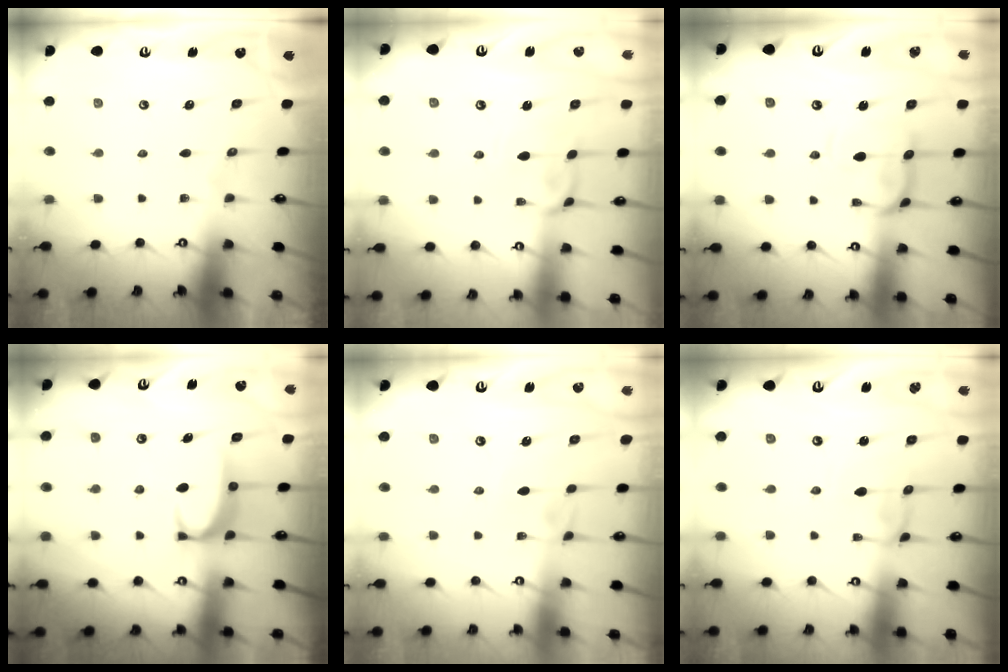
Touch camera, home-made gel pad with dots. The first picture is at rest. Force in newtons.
{"total": 1.5, "press": 1.3, "slide": 0.7}
{"total": 4.5, "press": 4.3, "slide": 1.0}
{"total": 2.8, "press": 2.7, "slide": 0.4}
{"total": 2.7, "press": 2.7, "slide": 0.4}
{"total": 1.8, "press": 1.7, "slide": 0.3}